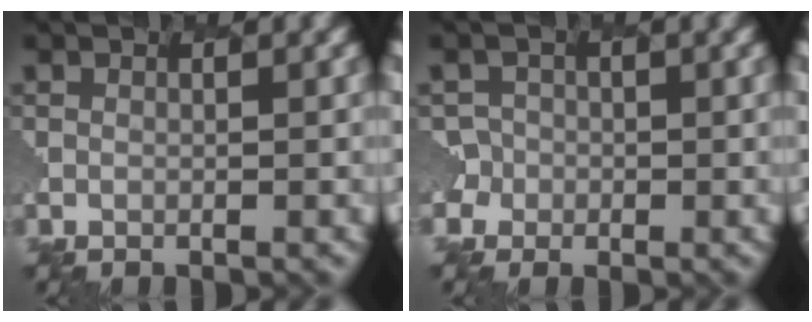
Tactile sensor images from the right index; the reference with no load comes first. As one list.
[{"total": 2.9, "force": [-1.5, 2.0, -1.4], "torque": [0.024, 0.006, -0.027]}]